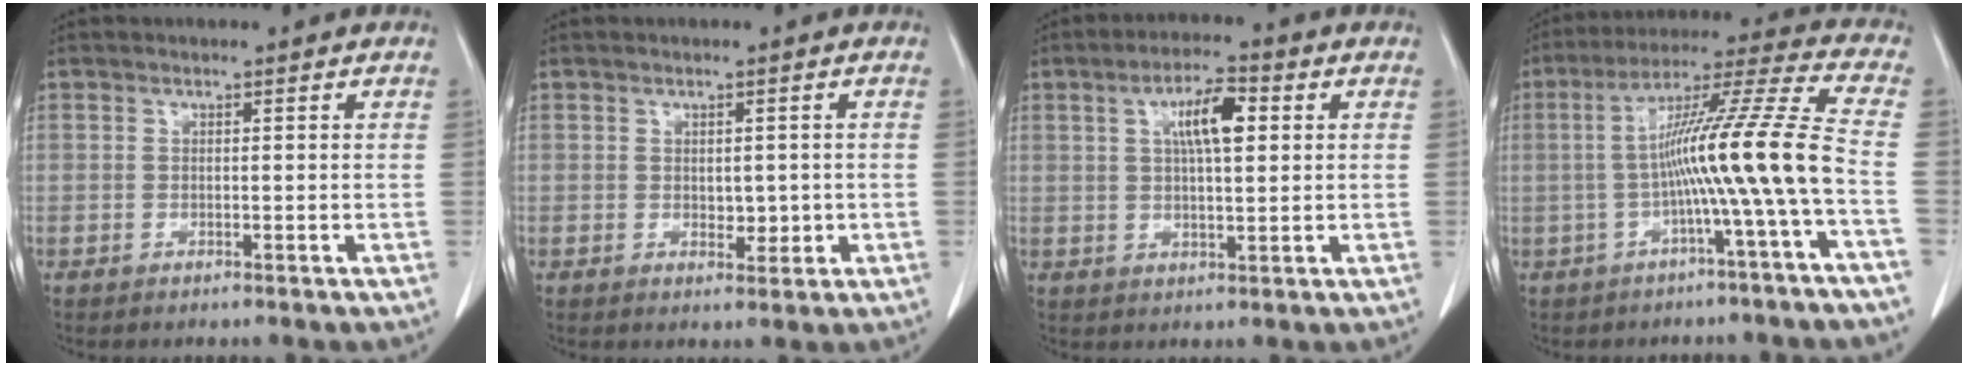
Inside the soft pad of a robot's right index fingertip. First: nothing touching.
{"total": 2.5, "force": [-0.1, 1.5, 2.0], "torque": [-0.026, -0.003, 0.005]}
{"total": 7.2, "force": [2.1, 1.8, 6.6], "torque": [-0.118, 0.011, 0.035]}
{"total": 13.4, "force": [-2.8, -2.2, 12.9], "torque": [-0.215, 0.022, -0.052]}